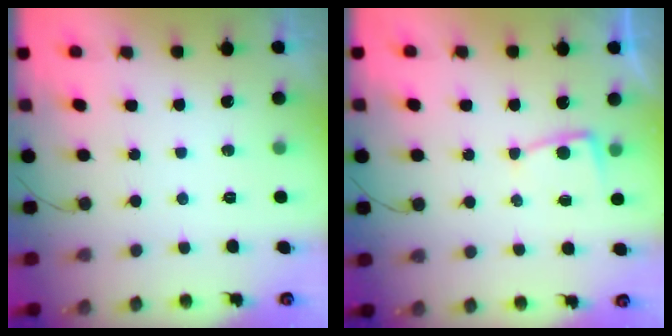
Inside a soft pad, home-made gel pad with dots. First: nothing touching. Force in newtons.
{"total": 4.9, "press": 4.9, "slide": 0.5}